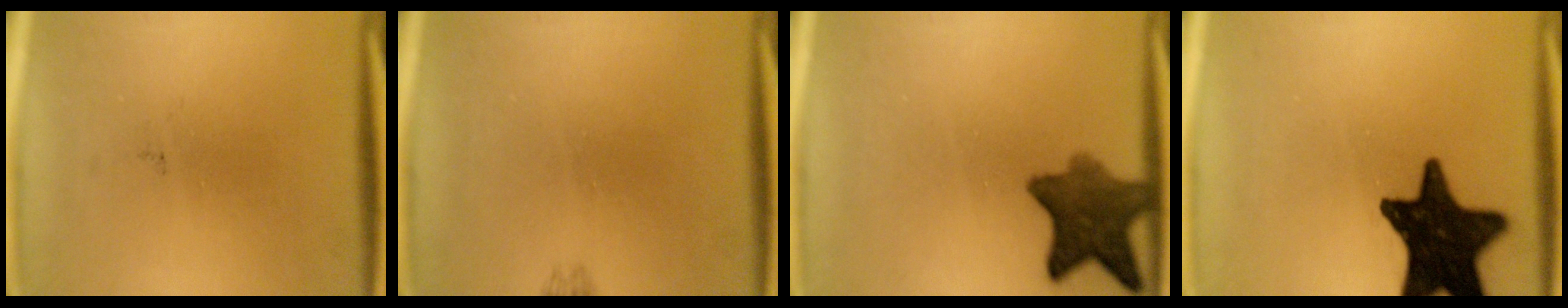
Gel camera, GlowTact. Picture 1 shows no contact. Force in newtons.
{"total": 0.7}
{"total": 8.6}
{"total": 17.3}